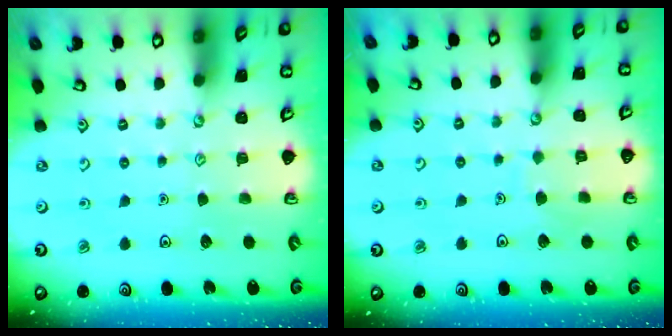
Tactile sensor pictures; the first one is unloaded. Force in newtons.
{"total": 4.6, "press": 4.6, "slide": 0.3}